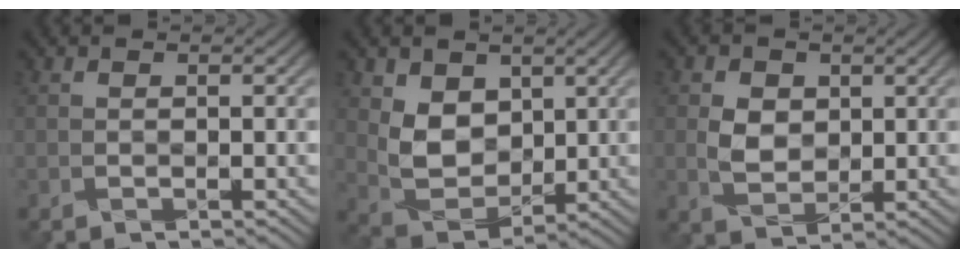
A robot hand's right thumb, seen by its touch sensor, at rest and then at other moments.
{"total": 5.7, "force": [2.4, 4.3, 2.7], "torque": [-0.071, -0.017, 0.050]}
{"total": 3.3, "force": [0.8, 2.7, 1.6], "torque": [-0.037, -0.004, 0.015]}